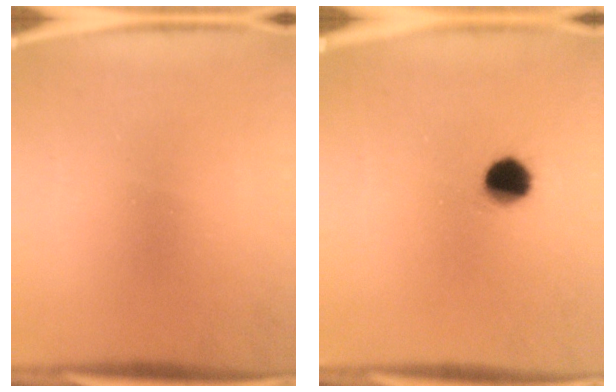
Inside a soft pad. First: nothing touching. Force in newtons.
{"total": 6.6}